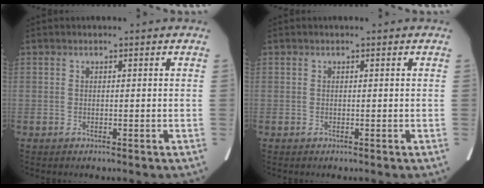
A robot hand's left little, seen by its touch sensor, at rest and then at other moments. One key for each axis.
{"total": 0.0}